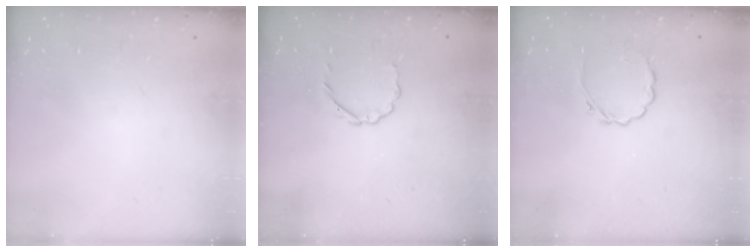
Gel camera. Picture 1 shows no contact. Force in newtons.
{"total": 2.7, "press": 2.5, "slide": 0.9}
{"total": 2.5, "press": 2.2, "slide": 1.1}